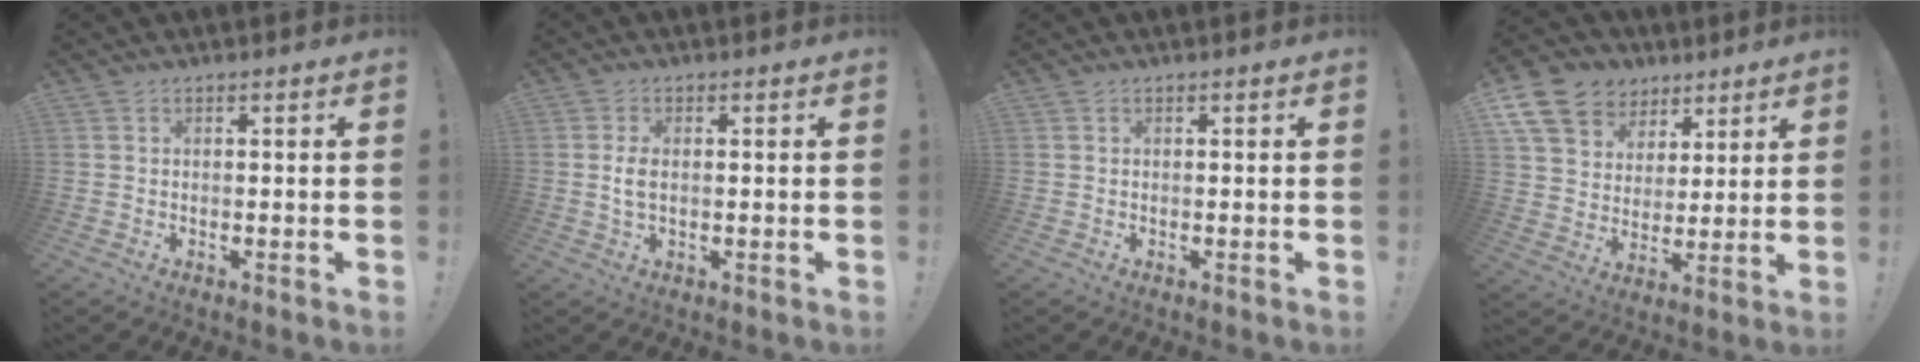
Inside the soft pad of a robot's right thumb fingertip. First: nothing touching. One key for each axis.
{"total": 3.4, "fx": -0.1, "fy": 1.8, "fz": 2.9, "tx": -0.053, "ty": 0.000, "tz": -0.005}
{"total": 0.0}
{"total": 13.7, "fx": 7.6, "fy": 10.2, "fz": 4.9, "tx": -0.072, "ty": -0.051, "tz": 0.152}